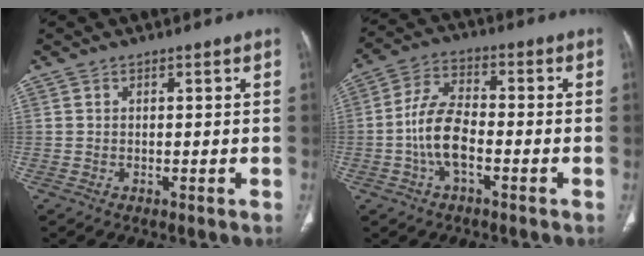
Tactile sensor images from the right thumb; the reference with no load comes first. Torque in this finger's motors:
{"motor_torque": [2.22, 2.12, 1.02, -0.92, 0.10]}